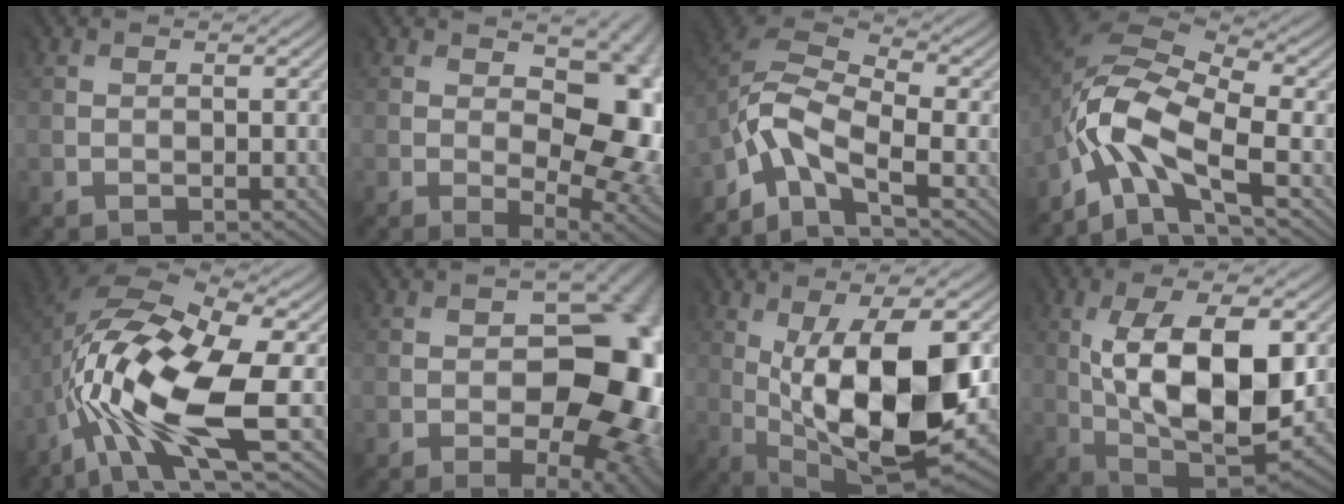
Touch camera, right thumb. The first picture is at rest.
{"total": 12.6, "force": [0.3, 7.0, 10.4], "torque": [-0.122, -0.009, 0.017]}
{"total": 8.1, "force": [-4.0, 4.2, 5.7], "torque": [-0.119, 0.004, -0.091]}
{"total": 11.4, "force": [-5.0, 5.4, 8.6], "torque": [-0.186, -0.001, -0.103]}
{"total": 15.0, "force": [-3.4, 6.3, 13.2], "torque": [-0.263, 0.000, -0.055]}
{"total": 16.2, "force": [-2.8, 9.3, 13.0], "torque": [-0.135, -0.015, -0.021]}
{"total": 15.9, "force": [0.0, 6.1, 14.7], "torque": [-0.229, -0.001, 0.004]}
{"total": 13.9, "force": [1.7, 6.7, 12.0], "torque": [-0.205, 0.000, 0.034]}